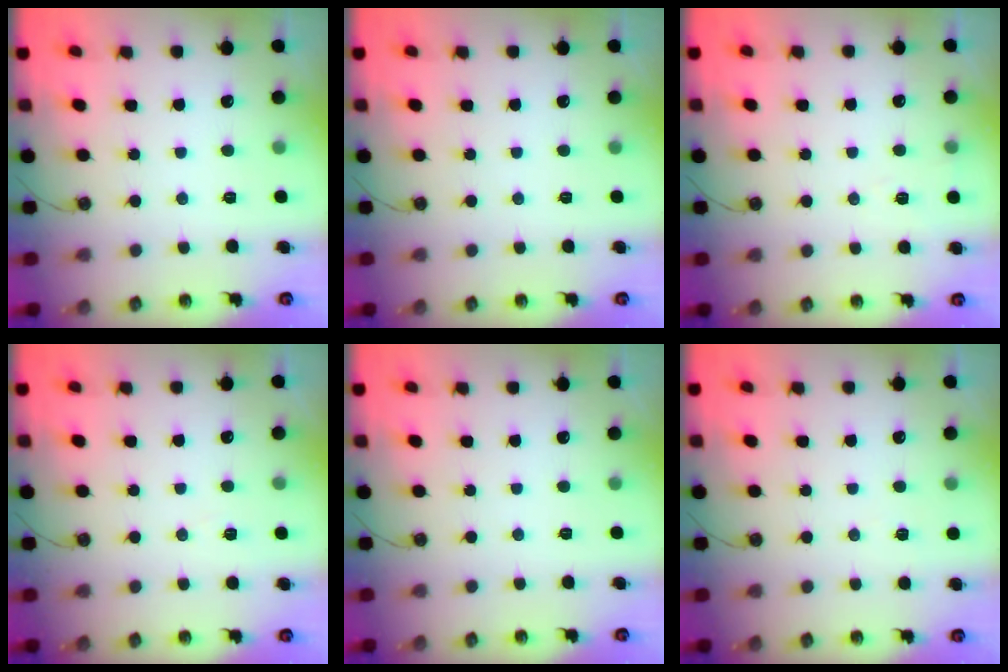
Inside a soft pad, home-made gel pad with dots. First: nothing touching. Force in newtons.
{"total": 0.0}
{"total": 5.1, "press": 3.0, "slide": 4.2}
{"total": 5.7, "press": 3.8, "slide": 4.3}
{"total": 0.0}
{"total": 3.5, "press": 3.0, "slide": 1.8}